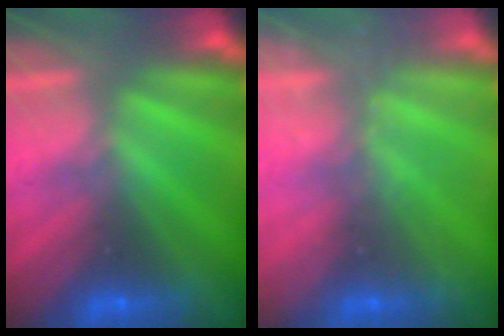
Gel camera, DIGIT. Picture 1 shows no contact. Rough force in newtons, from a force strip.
{"total": 1.4}